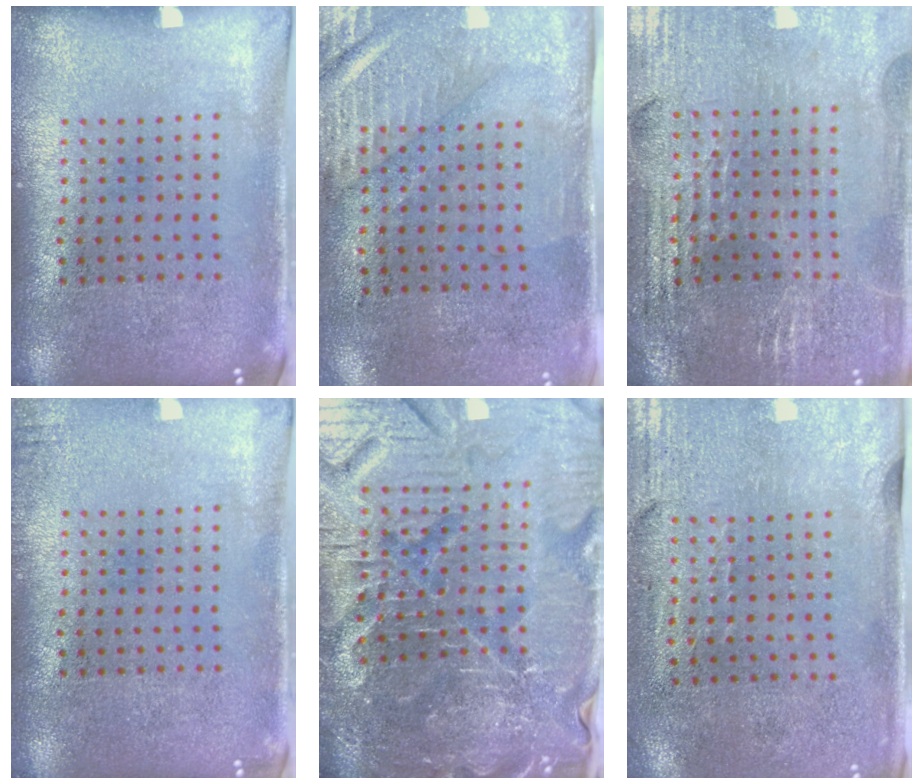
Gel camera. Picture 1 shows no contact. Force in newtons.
{"total": 3.0, "press": 2.5, "slide": 1.5}
{"total": 2.9, "press": 2.8, "slide": 0.5}
{"total": 1.0, "press": 1.0, "slide": 0.1}
{"total": 5.8, "press": 5.4, "slide": 2.1}
{"total": 2.9, "press": 2.5, "slide": 1.5}